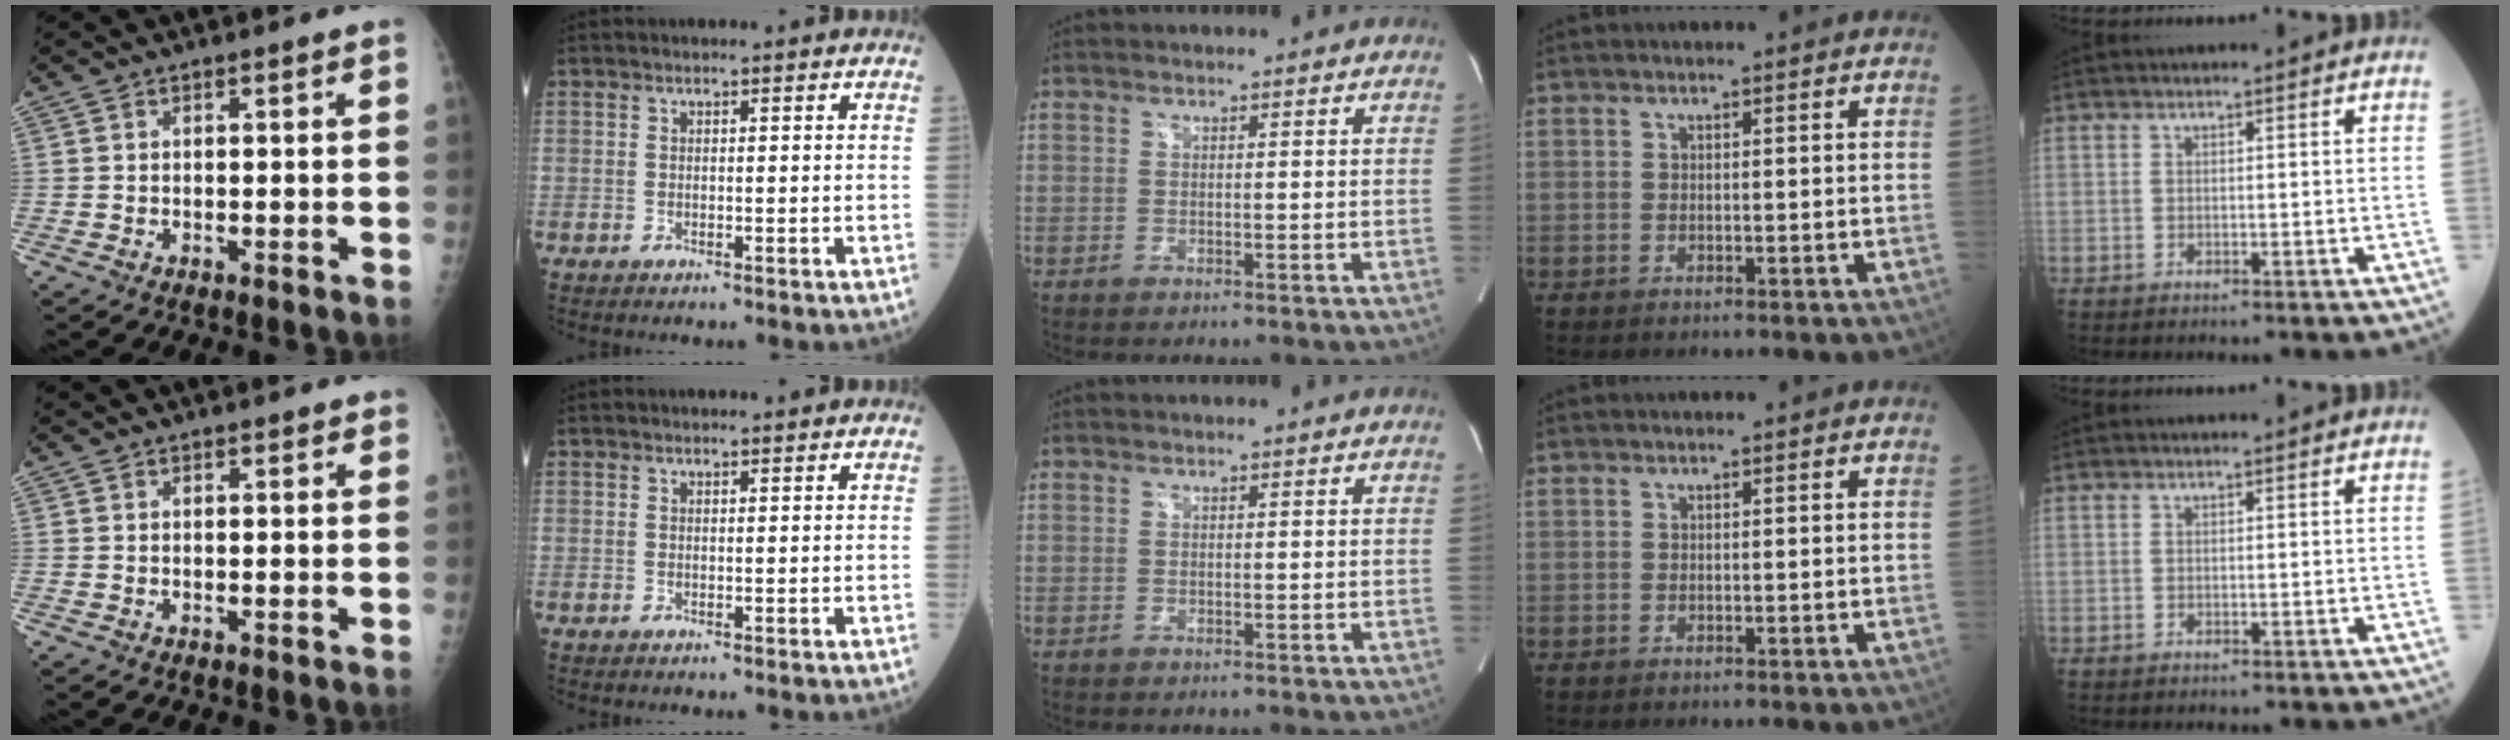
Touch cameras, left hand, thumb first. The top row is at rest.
{"thumb": {"total": 1.0, "force": [0.8, 0.6, 0.1], "torque": [0.009, -0.005, 0.005]}, "index": {"total": 0.6, "force": [0.6, 0.1, 0.0], "torque": [-0.002, 0.002, 0.008]}}